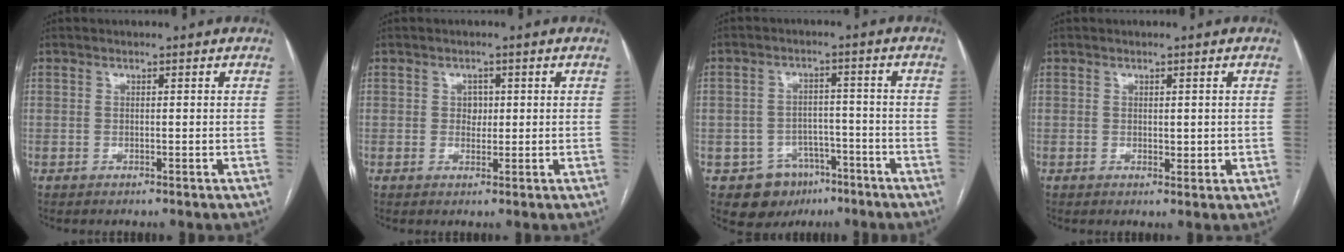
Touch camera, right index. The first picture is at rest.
{"total": 1.9, "force": [0.3, 1.5, 1.1], "torque": [-0.011, 0.002, 0.004]}
{"total": 7.3, "force": [-4.1, 5.9, 1.3], "torque": [-0.013, 0.015, -0.051]}
{"total": 1.9, "force": [0.2, 1.2, 1.5], "torque": [-0.016, -0.004, 0.007]}